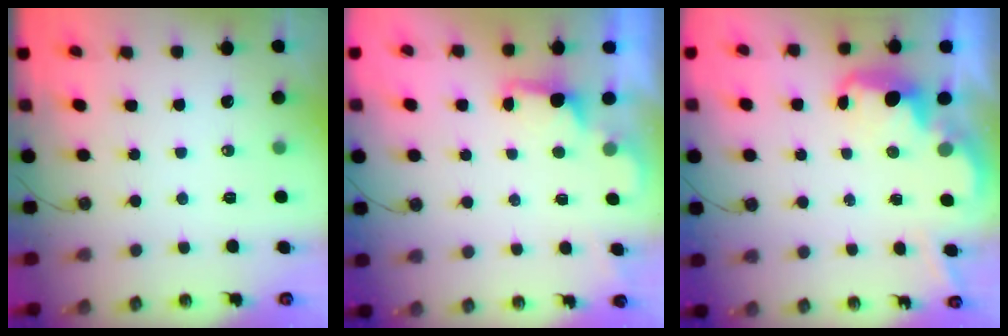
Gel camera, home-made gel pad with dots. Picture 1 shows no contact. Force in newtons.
{"total": 1.7, "press": 1.5, "slide": 0.9}
{"total": 2.9, "press": 2.8, "slide": 0.6}